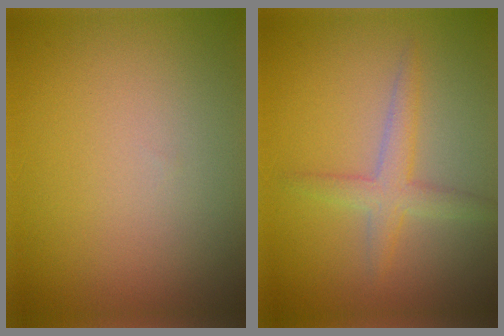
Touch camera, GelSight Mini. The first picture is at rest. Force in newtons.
{"total": 2.5, "press": 2.5, "slide": 0.2}